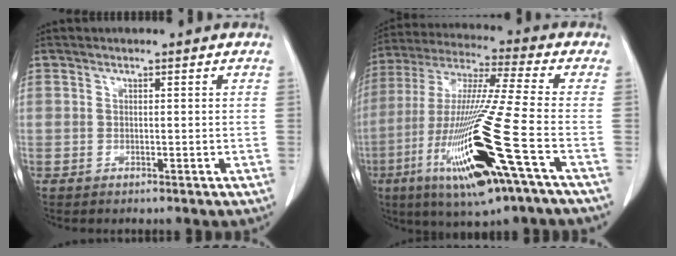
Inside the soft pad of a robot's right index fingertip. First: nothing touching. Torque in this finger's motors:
{"motor_torque": [2.14, 0.00, 0.56, 0.21]}